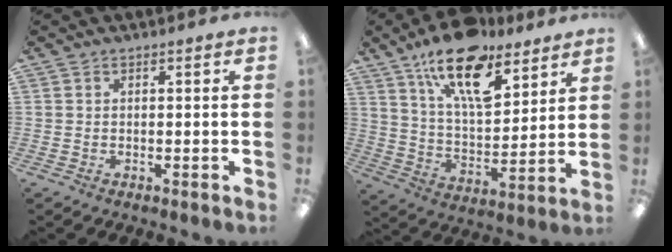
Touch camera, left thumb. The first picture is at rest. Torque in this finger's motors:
{"motor_torque": [0.44, 0.54, 1.58, -1.18, 0.26]}